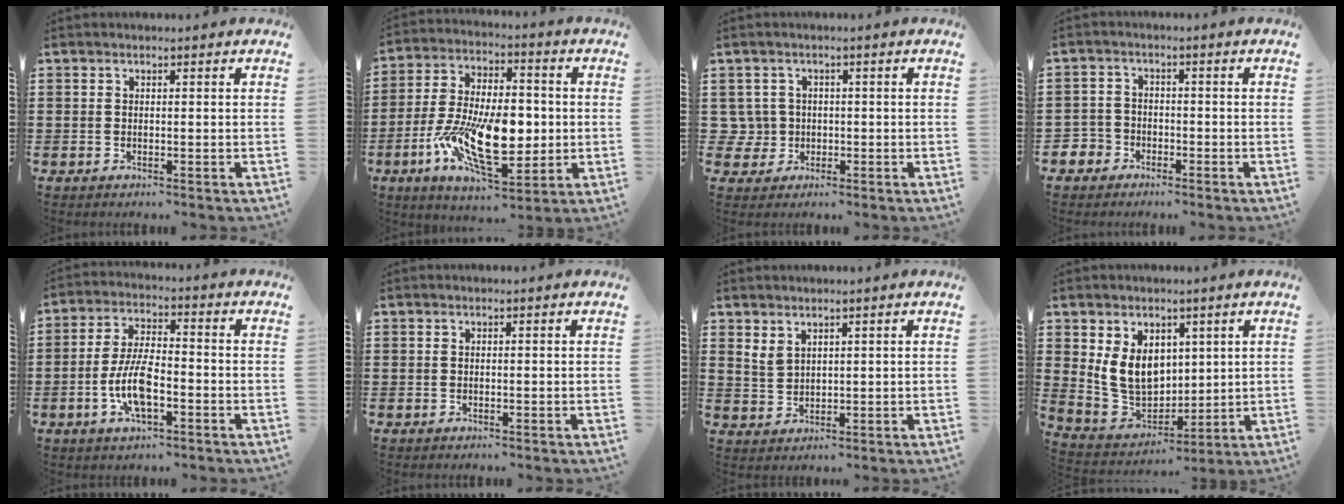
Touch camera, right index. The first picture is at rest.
{"total": 14.9, "force": [-3.0, 7.3, 12.7], "torque": [-0.258, -0.004, -0.052]}
{"total": 3.4, "force": [-0.5, 3.3, 0.3], "torque": [-0.031, 0.005, -0.015]}
{"total": 2.9, "force": [-2.1, 2.1, 0.1], "torque": [-0.021, 0.002, -0.049]}
{"total": 8.4, "force": [-2.6, 3.2, 7.4], "torque": [-0.163, -0.004, -0.054]}
{"total": 0.0}
{"total": 2.5, "force": [1.8, 1.3, 1.0], "torque": [-0.024, 0.003, 0.035]}
{"total": 9.1, "force": [2.2, 7.2, 5.1], "torque": [-0.129, 0.003, 0.043]}